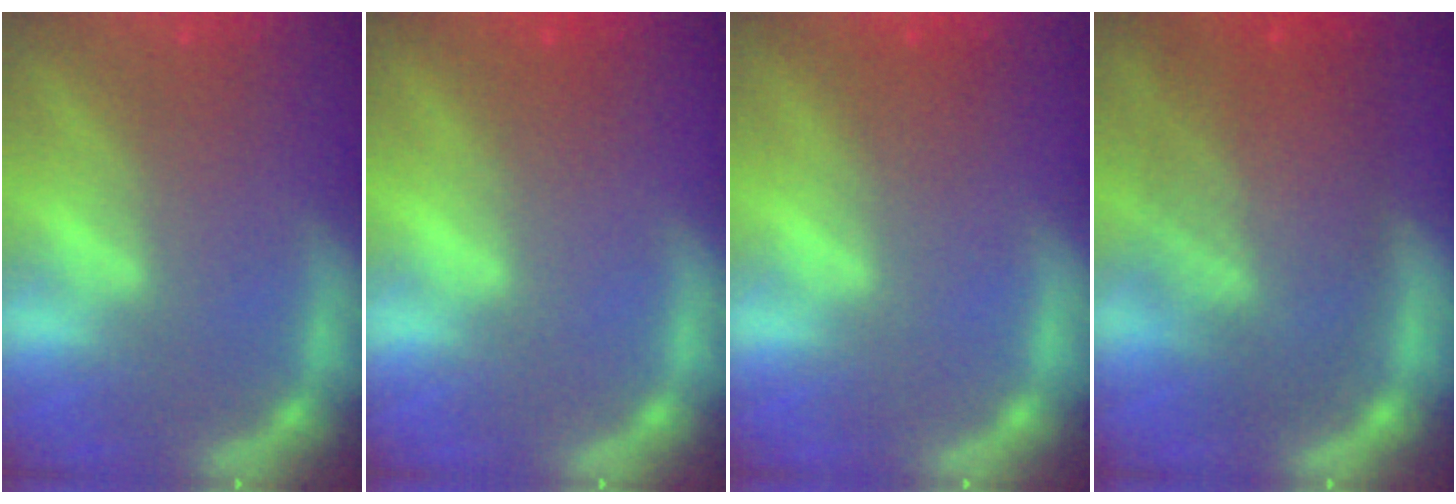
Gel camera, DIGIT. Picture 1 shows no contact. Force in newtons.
{"total": 0.9}
{"total": 1.5}
{"total": 9.5}